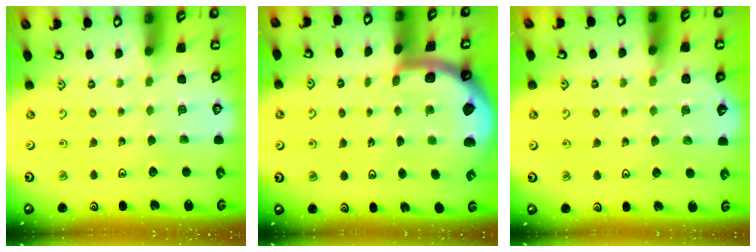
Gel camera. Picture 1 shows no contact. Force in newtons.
{"total": 3.1, "press": 3.0, "slide": 0.6}
{"total": 5.1, "press": 5.1, "slide": 0.6}